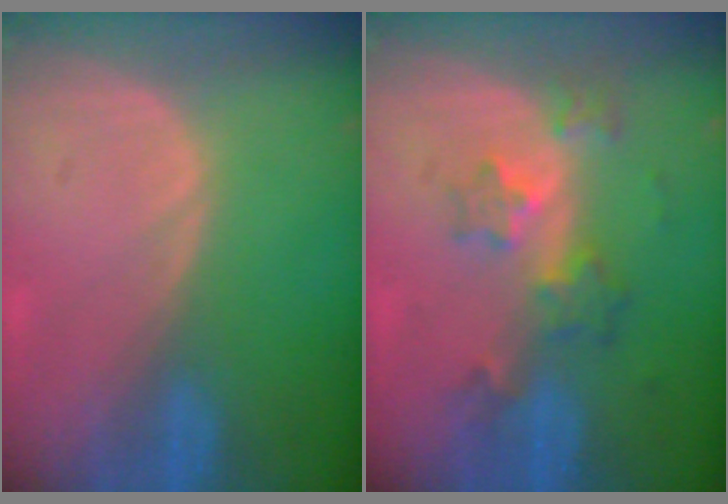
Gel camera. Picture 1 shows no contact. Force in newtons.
{"total": 5.9, "press": 5.3, "slide": 2.5}